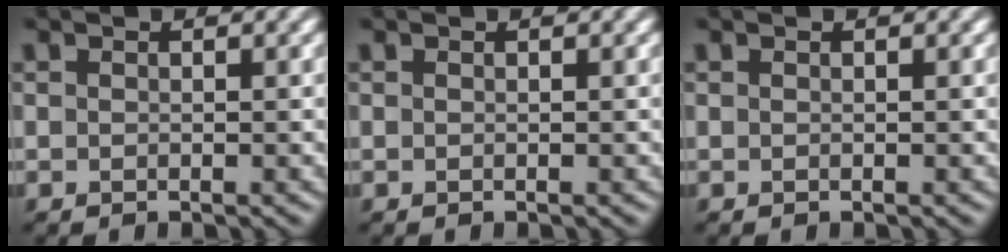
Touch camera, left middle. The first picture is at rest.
{"total": 0.0}
{"total": 0.0}